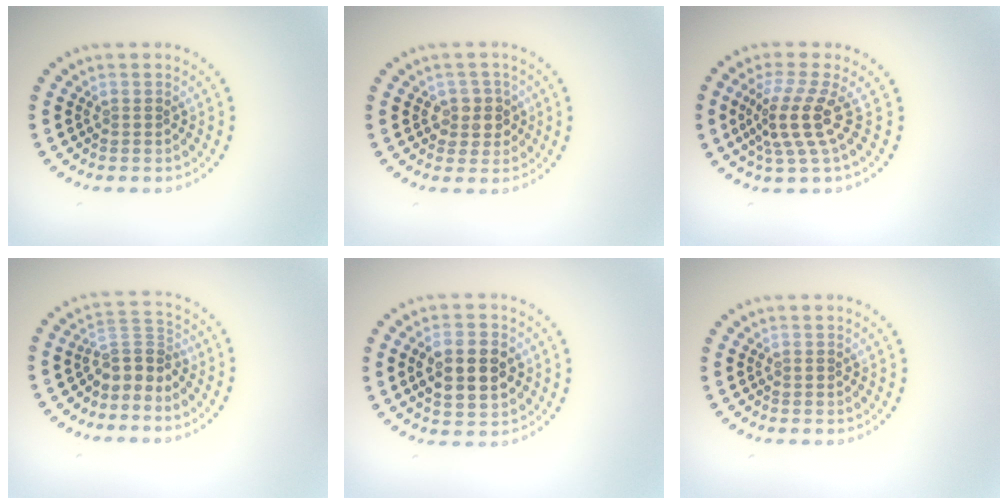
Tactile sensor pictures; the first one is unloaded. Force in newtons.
{"total": 2.2, "press": 2.1, "slide": 0.6}
{"total": 3.9, "press": 2.7, "slide": 2.9}
{"total": 3.0, "press": 2.1, "slide": 2.2}
{"total": 5.1, "press": 5.1, "slide": 0.4}
{"total": 0.5, "press": 0.5, "slide": 0.2}